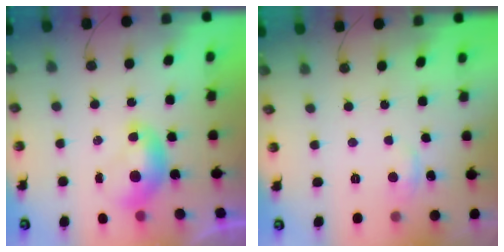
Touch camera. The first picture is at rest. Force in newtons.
{"total": 1.5, "press": 1.3, "slide": 0.7}